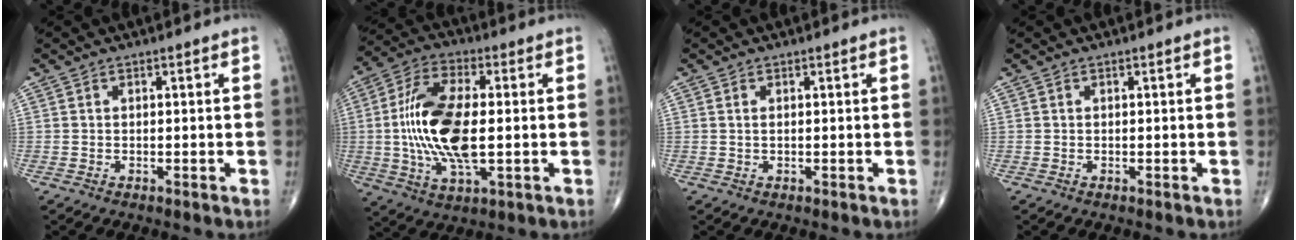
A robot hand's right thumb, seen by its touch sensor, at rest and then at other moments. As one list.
[{"total": 16.8, "force": [-0.3, 7.2, 15.1], "torque": [-0.310, 0.006, -0.006]}, {"total": 0.7, "force": [0.2, 0.3, 0.6], "torque": [-0.017, 0.003, 0.006]}, {"total": 0.0}]